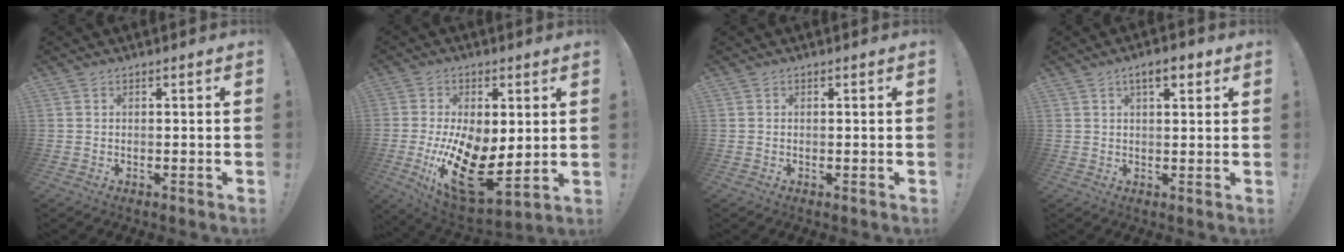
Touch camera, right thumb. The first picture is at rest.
{"total": 17.9, "force": [-2.7, 9.8, 14.7], "torque": [-0.240, -0.009, -0.028]}
{"total": 0.0}
{"total": 5.1, "force": [2.6, 1.8, 4.0], "torque": [-0.058, -0.005, 0.040]}